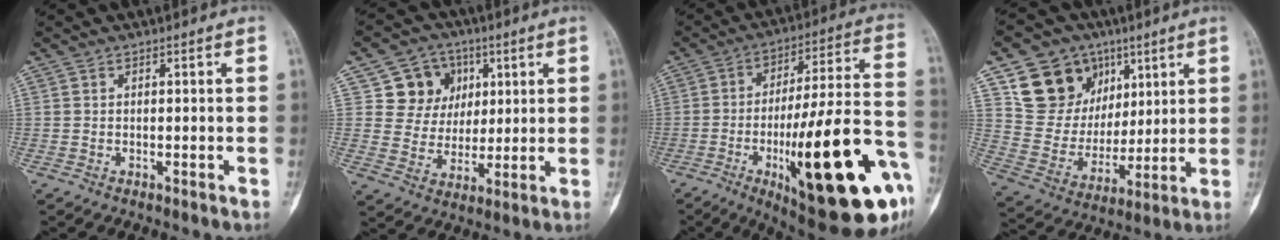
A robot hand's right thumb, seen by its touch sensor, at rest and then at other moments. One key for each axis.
{"total": 11.0, "fx": 4.1, "fy": 9.8, "fz": 3.1, "tx": -0.004, "ty": -0.005, "tz": 0.069}
{"total": 29.8, "fx": -10.2, "fy": 6.9, "fz": 27.1, "tx": -0.374, "ty": 0.021, "tz": -0.142}
{"total": 17.3, "fx": 8.4, "fy": 13.6, "fz": 6.7, "tx": -0.081, "ty": -0.017, "tz": 0.163}